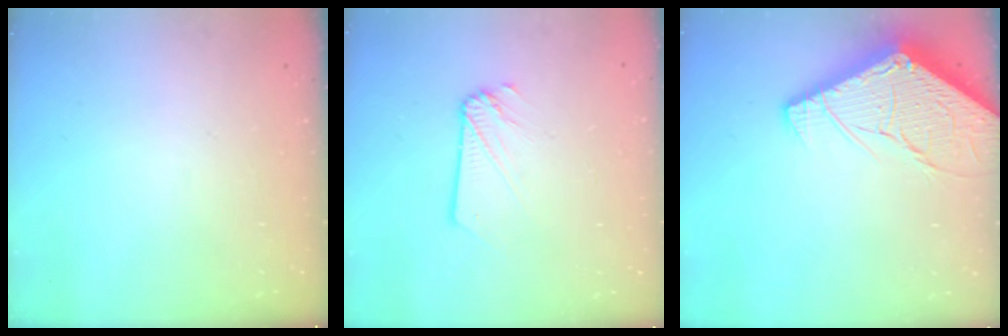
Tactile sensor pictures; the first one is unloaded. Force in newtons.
{"total": 2.1, "press": 2.1, "slide": 0.3}
{"total": 15.4, "press": 15.3, "slide": 1.6}